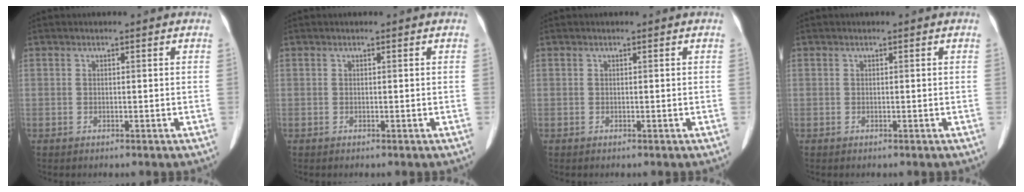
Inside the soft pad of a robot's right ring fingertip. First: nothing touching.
{"total": 0.0}
{"total": 0.0}
{"total": 0.0}